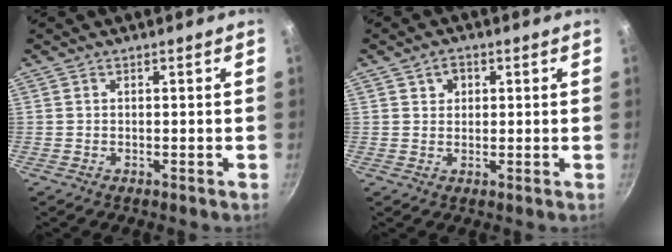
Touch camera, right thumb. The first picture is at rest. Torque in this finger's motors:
{"motor_torque": [0.01, 0.09, -0.02, 0.18, 0.07]}